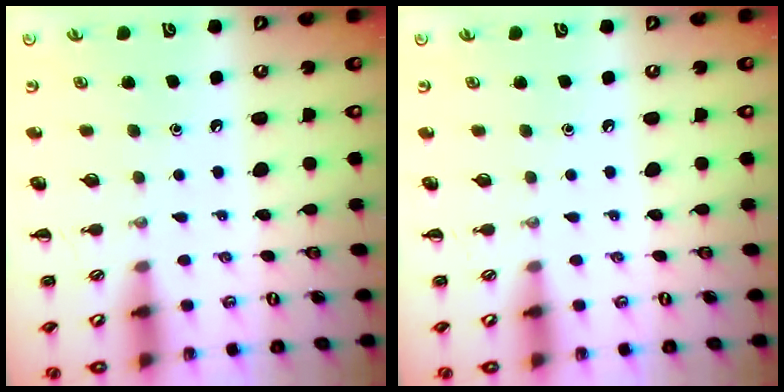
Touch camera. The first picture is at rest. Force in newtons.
{"total": 0.0}